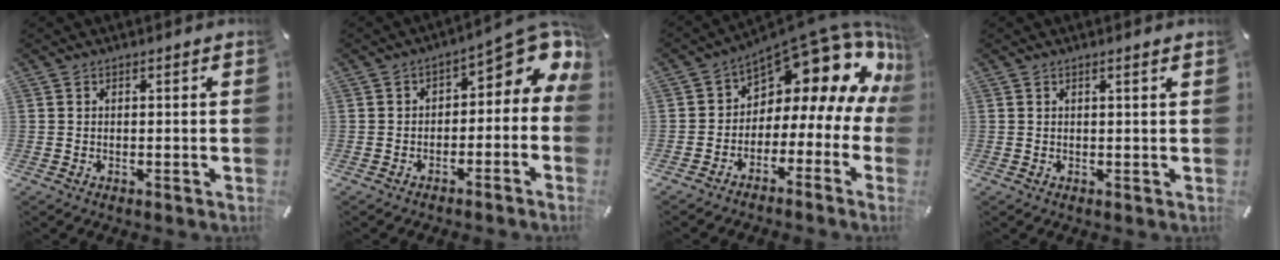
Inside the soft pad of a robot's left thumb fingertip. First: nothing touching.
{"total": 7.3, "force": [2.4, 4.2, 5.4], "torque": [-0.057, -0.027, 0.037]}
{"total": 13.8, "force": [9.1, 6.7, 7.9], "torque": [-0.115, -0.082, 0.146]}
{"total": 0.8, "force": [0.6, -0.1, 0.6], "torque": [-0.011, -0.002, 0.010]}